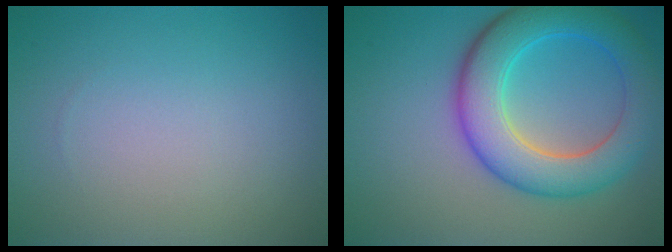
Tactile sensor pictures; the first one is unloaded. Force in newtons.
{"total": 7.9, "press": 7.9, "slide": 0.3}